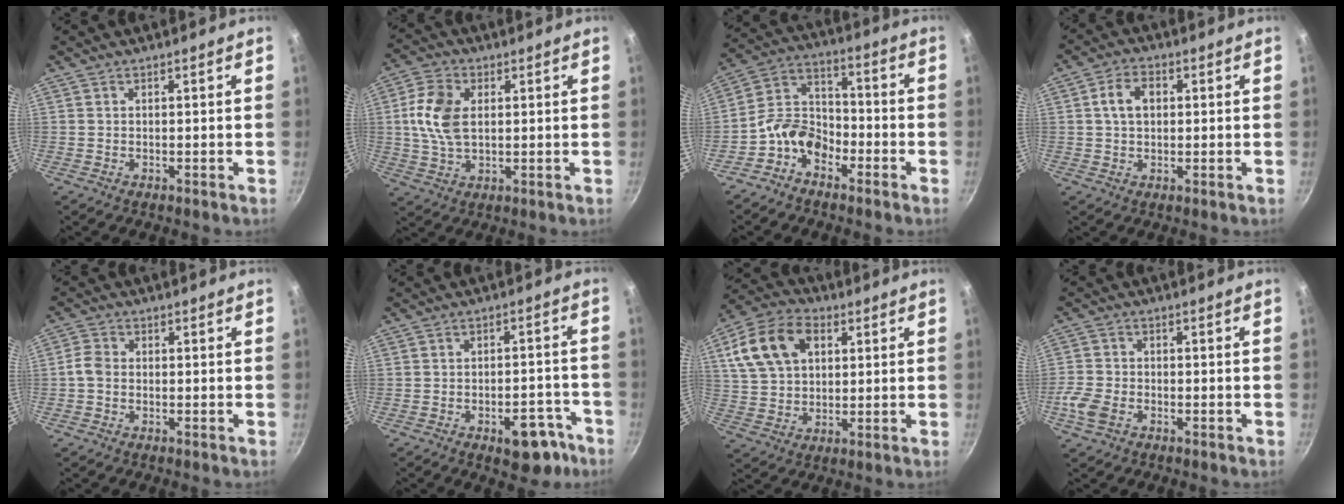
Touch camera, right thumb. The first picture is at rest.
{"total": 9.8, "force": [1.5, 6.1, 7.5], "torque": [-0.142, 0.007, 0.025]}
{"total": 9.2, "force": [-5.1, 6.3, 4.3], "torque": [-0.057, 0.058, -0.120]}
{"total": 5.8, "force": [1.0, 4.0, 4.1], "torque": [-0.059, 0.011, 0.012]}
{"total": 2.8, "force": [-0.6, 2.2, 1.7], "torque": [-0.037, 0.011, -0.020]}
{"total": 9.7, "force": [-5.3, 5.1, 6.3], "torque": [-0.035, 0.045, -0.056]}
{"total": 15.0, "force": [5.1, 10.4, 9.6], "torque": [-0.166, 0.010, 0.088]}
{"total": 6.0, "force": [-2.7, 3.9, 3.6], "torque": [-0.079, 0.015, -0.058]}